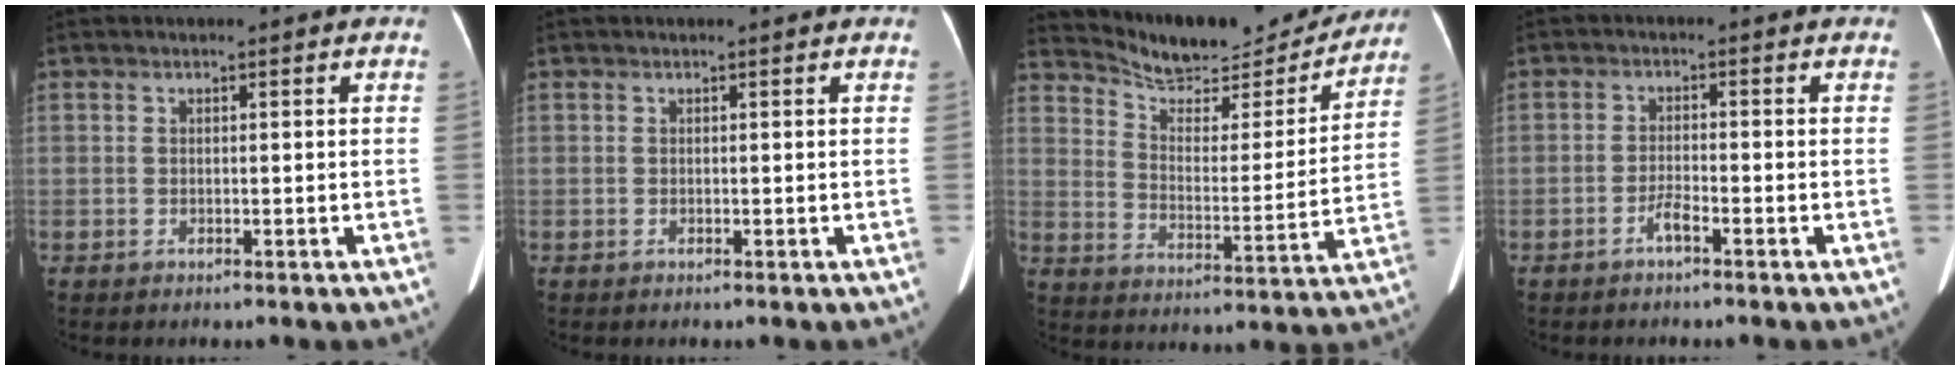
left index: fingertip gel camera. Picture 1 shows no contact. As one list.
[{"total": 0.0}, {"total": 18.5, "force": [17.5, 3.5, 4.7], "torque": [-0.074, -0.025, 0.250]}, {"total": 1.9, "force": [-1.4, 0.1, 1.4], "torque": [-0.029, 0.000, -0.027]}]